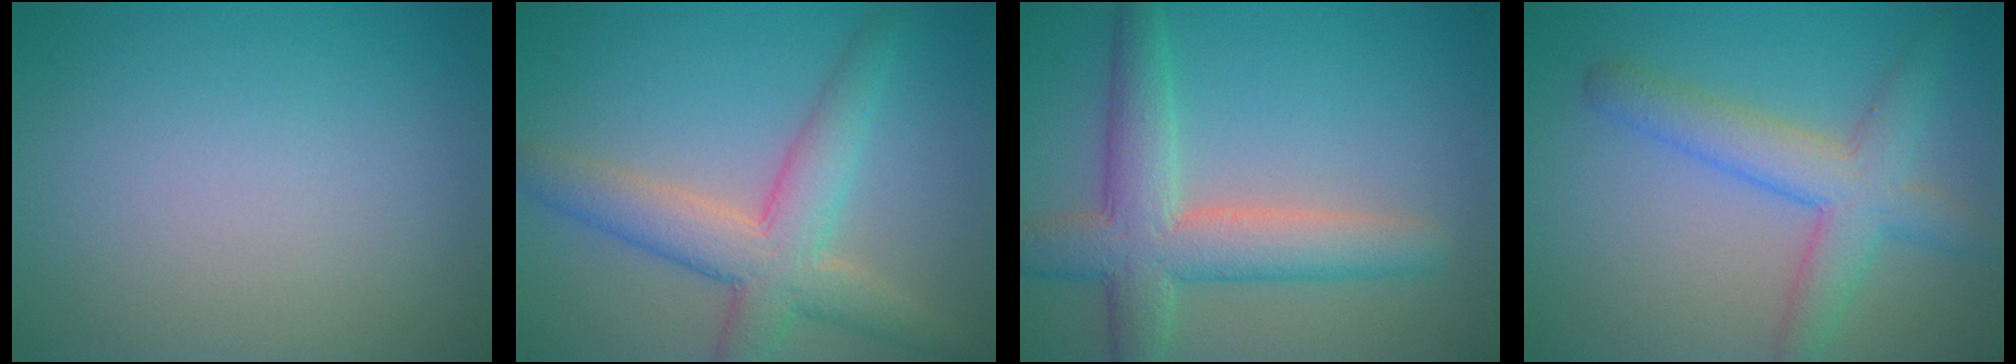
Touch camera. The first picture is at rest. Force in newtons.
{"total": 6.1, "press": 6.1, "slide": 0.4}
{"total": 6.4, "press": 6.4, "slide": 0.3}
{"total": 4.9, "press": 4.9, "slide": 0.2}